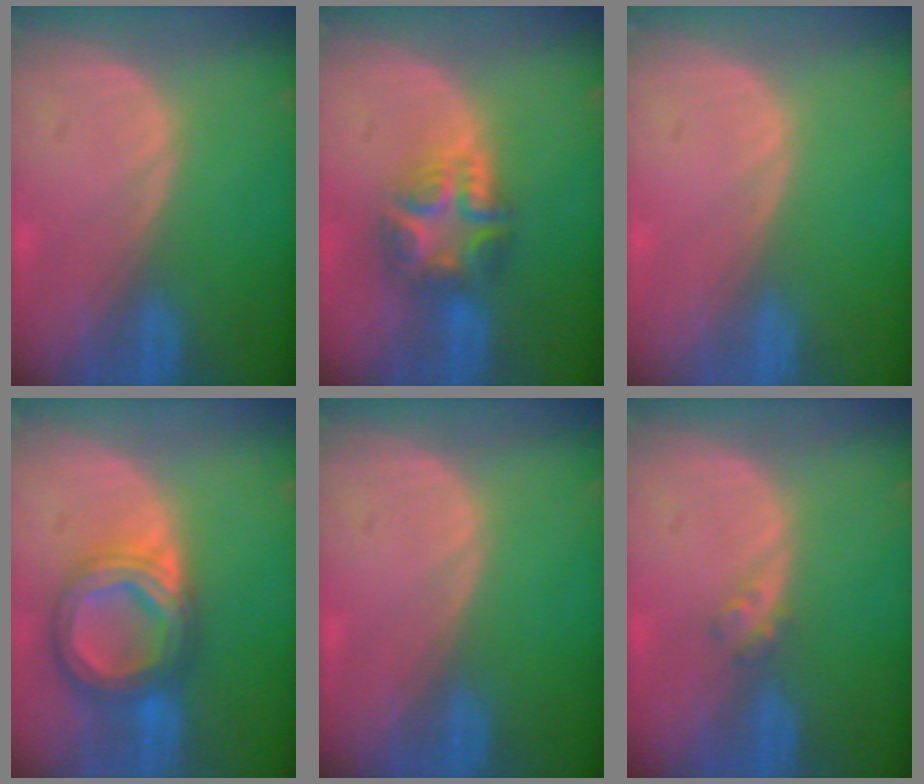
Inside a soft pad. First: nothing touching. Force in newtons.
{"total": 7.5, "press": 6.5, "slide": 3.7}
{"total": 0.0}
{"total": 8.7, "press": 8.6, "slide": 0.8}
{"total": 0.0}
{"total": 1.8, "press": 1.5, "slide": 0.9}